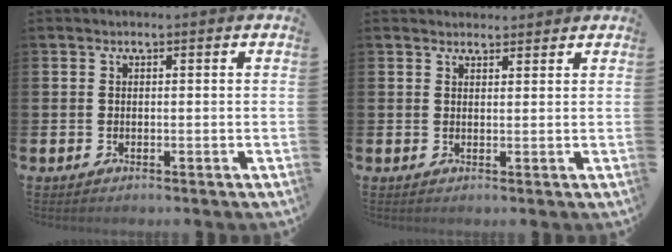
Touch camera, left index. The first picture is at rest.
{"total": 1.8, "force": [1.7, 0.5, -0.1], "torque": [0.007, -0.006, 0.031]}